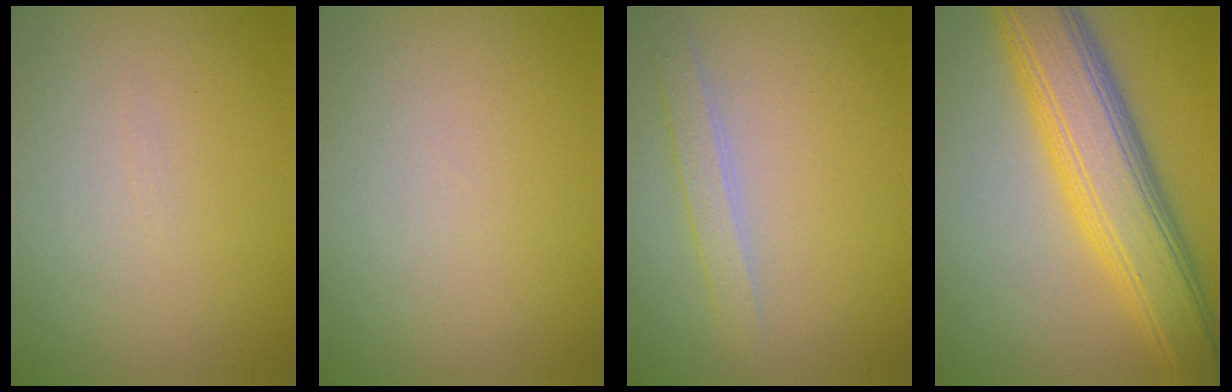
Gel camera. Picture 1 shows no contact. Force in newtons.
{"total": 0.0}
{"total": 1.8, "press": 1.8, "slide": 0.1}
{"total": 8.9, "press": 8.9, "slide": 0.3}